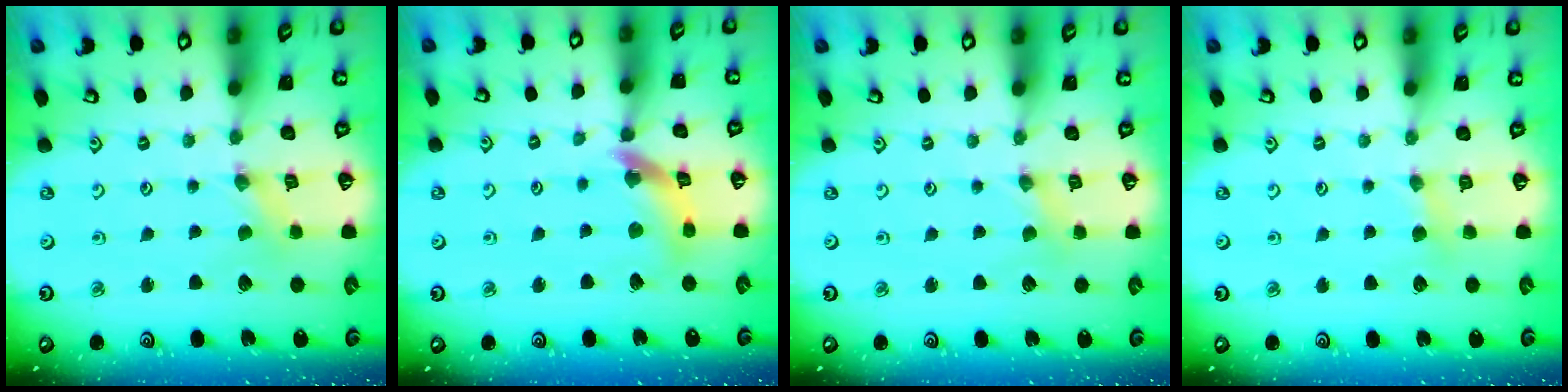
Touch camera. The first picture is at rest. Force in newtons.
{"total": 11.6, "press": 11.5, "slide": 1.3}
{"total": 0.9, "press": 0.9, "slide": 0.2}
{"total": 4.5, "press": 4.5, "slide": 0.5}